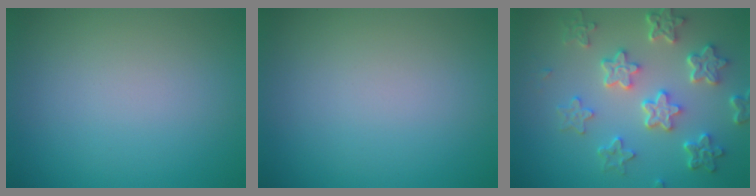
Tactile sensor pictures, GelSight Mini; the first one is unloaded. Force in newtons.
{"total": 0.0}
{"total": 6.1, "press": 4.6, "slide": 4.0}